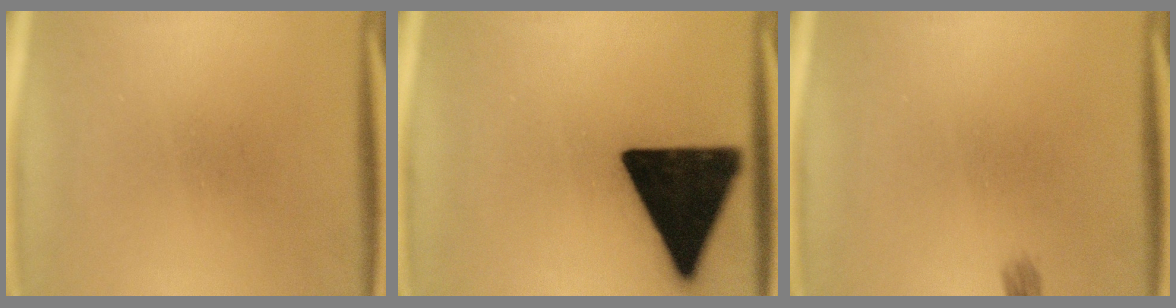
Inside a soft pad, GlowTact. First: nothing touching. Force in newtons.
{"total": 19.9}
{"total": 1.0}